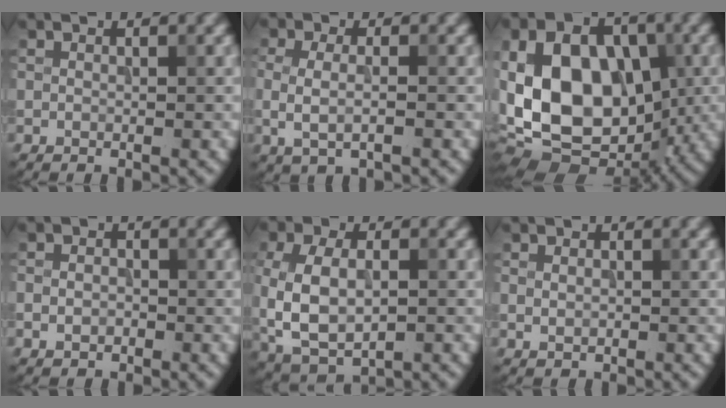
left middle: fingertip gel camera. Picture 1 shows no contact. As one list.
[{"total": 2.5, "force": [-0.3, 1.0, 2.3], "torque": [-0.052, -0.007, -0.007]}, {"total": 14.8, "force": [-1.6, 10.4, 10.3], "torque": [-0.200, 0.017, -0.044]}, {"total": 1.7, "force": [-0.5, 1.3, 0.9], "torque": [-0.017, 0.000, -0.014]}, {"total": 7.5, "force": [-0.9, 4.4, 6.0], "torque": [-0.134, -0.007, -0.015]}, {"total": 1.3, "force": [0.0, 0.9, 0.9], "torque": [-0.014, 0.000, 0.003]}]